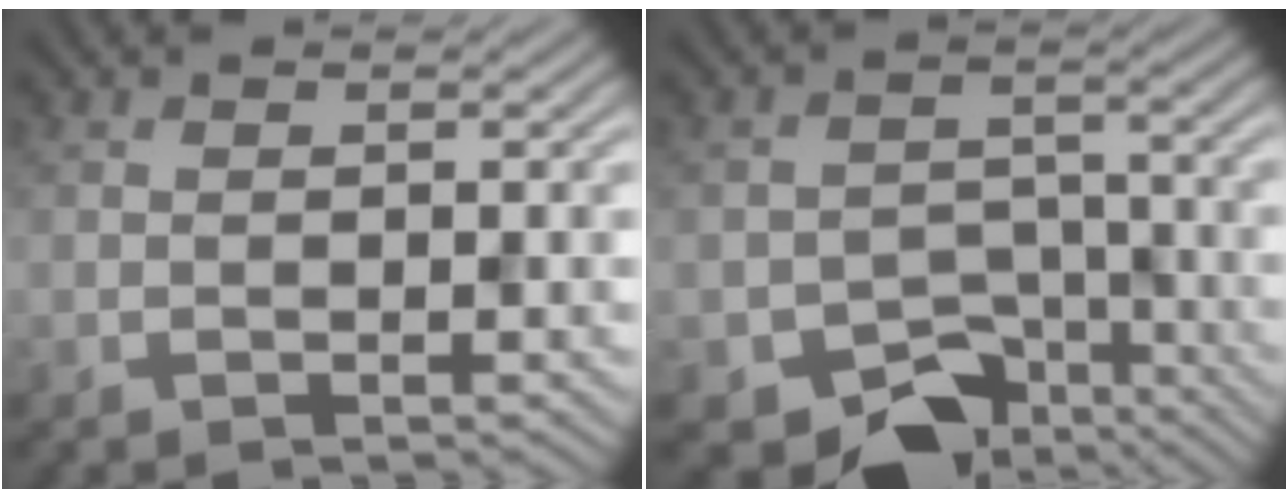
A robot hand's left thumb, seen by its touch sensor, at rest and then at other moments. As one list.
[{"total": 8.1, "force": [-5.4, 5.1, 3.3], "torque": [-0.046, -0.020, -0.087]}]